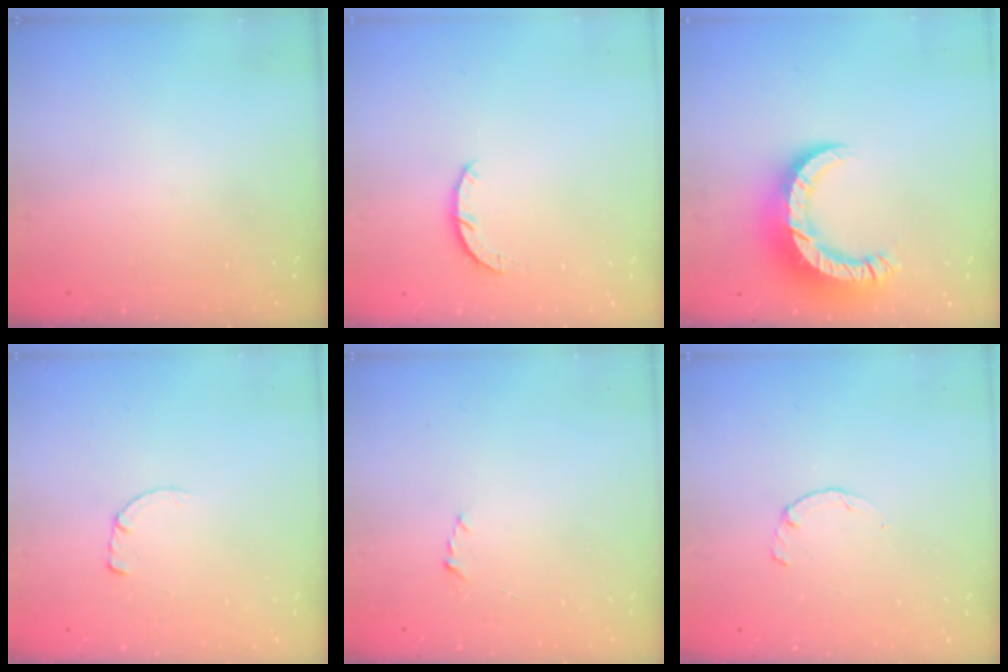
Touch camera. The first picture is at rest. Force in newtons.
{"total": 3.0, "press": 3.0, "slide": 0.4}
{"total": 12.7, "press": 12.7, "slide": 1.2}
{"total": 0.7, "press": 0.7, "slide": 0.2}
{"total": 2.2, "press": 2.1, "slide": 0.3}
{"total": 0.9, "press": 0.8, "slide": 0.3}